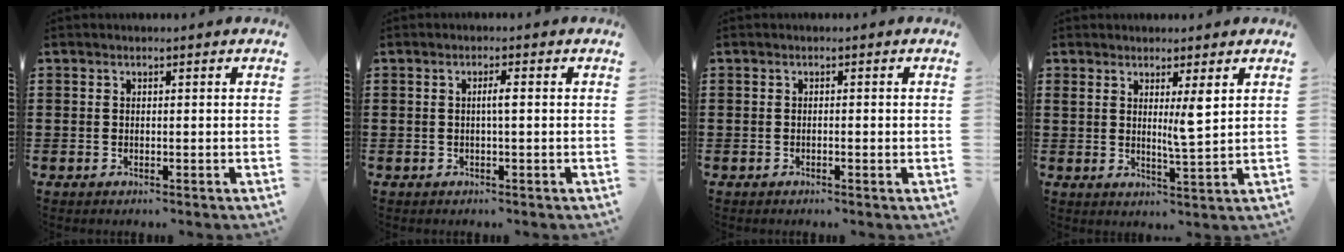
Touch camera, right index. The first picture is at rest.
{"total": 1.8, "force": [0.1, 0.1, 1.8], "torque": [-0.034, 0.000, -0.002]}
{"total": 0.5, "force": [-0.2, 0.1, 0.5], "torque": [-0.008, -0.004, -0.003]}
{"total": 4.2, "force": [2.0, 0.1, 3.7], "torque": [-0.062, -0.009, 0.029]}